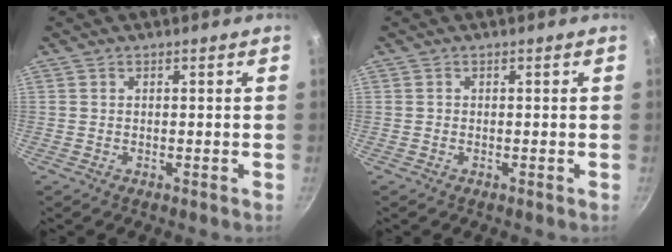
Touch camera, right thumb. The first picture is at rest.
{"total": 0.0}